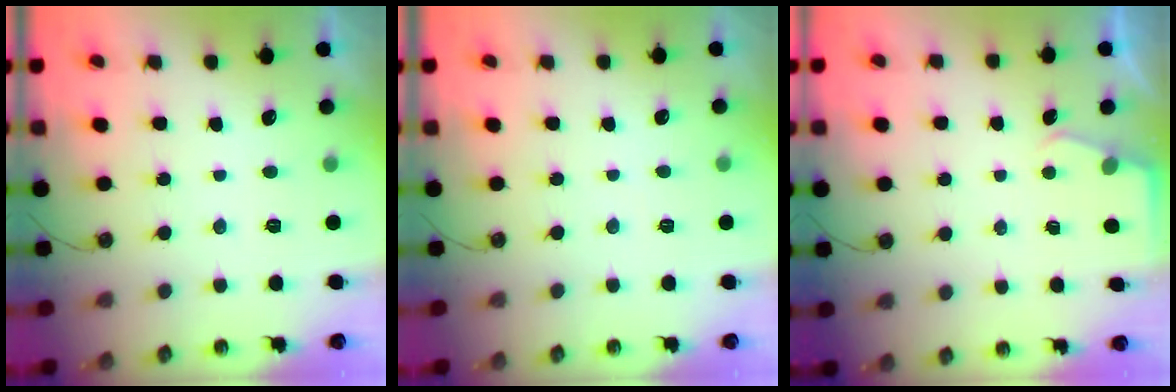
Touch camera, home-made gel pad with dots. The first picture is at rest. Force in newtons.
{"total": 1.4, "press": 1.3, "slide": 0.3}
{"total": 2.6, "press": 2.6, "slide": 0.4}